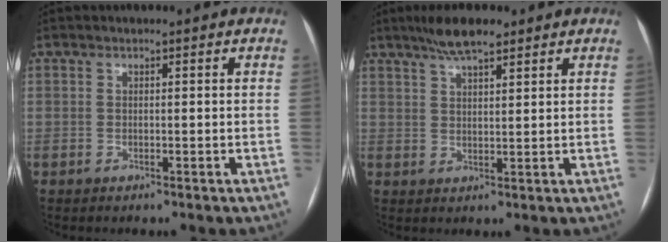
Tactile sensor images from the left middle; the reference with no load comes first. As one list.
[{"total": 5.6, "force": [4.3, 1.1, 3.5], "torque": [-0.069, 0.012, 0.076]}]